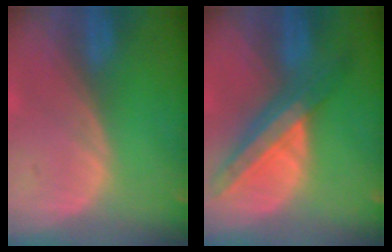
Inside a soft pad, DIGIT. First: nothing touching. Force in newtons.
{"total": 8.7, "press": 7.6, "slide": 4.2}